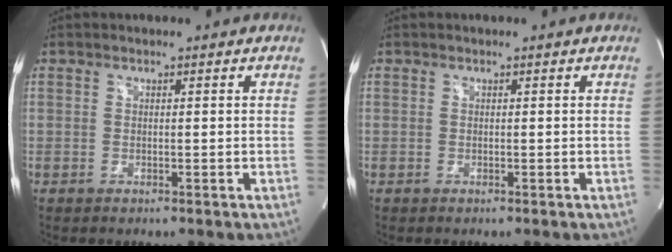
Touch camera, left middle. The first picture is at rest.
{"total": 0.0}